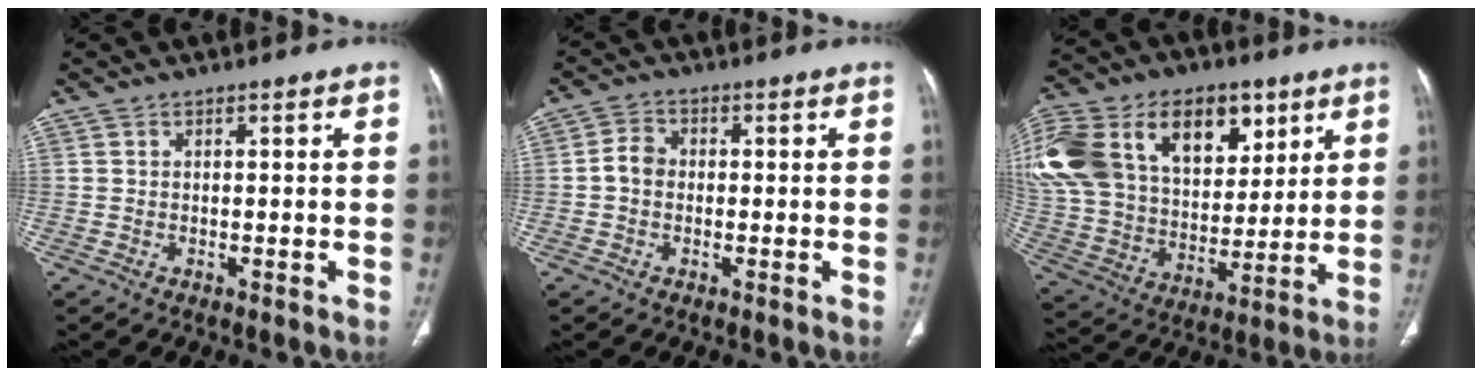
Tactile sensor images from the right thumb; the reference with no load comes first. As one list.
[{"total": 3.5, "force": [-0.4, 2.8, 2.0], "torque": [-0.029, 0.014, -0.015]}, {"total": 35.3, "force": [14.8, 23.0, 22.4], "torque": [-0.483, 0.052, 0.276]}]